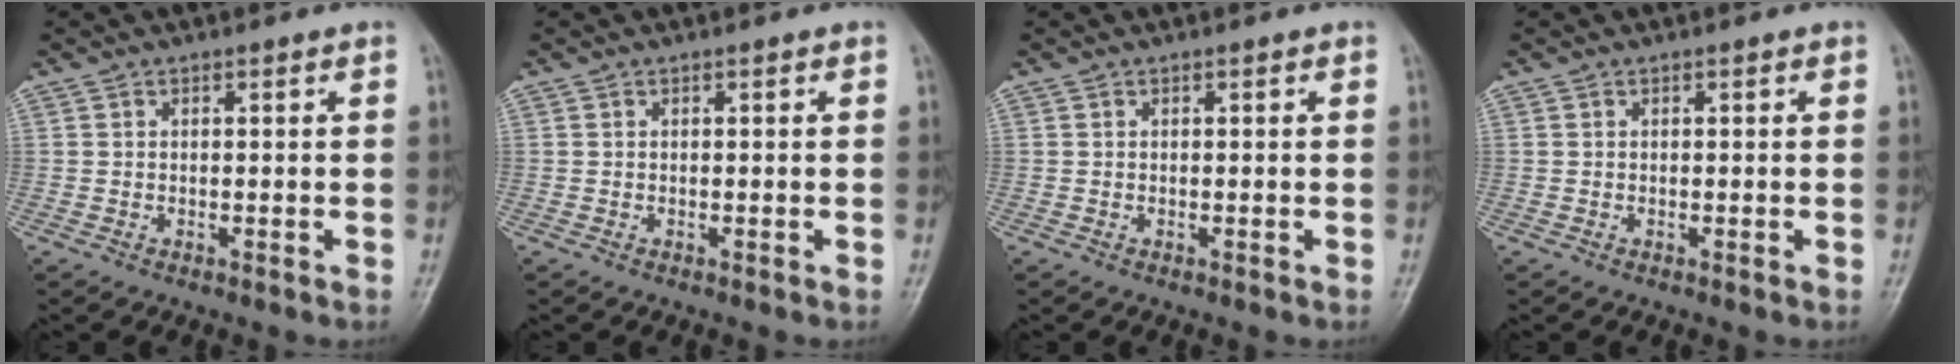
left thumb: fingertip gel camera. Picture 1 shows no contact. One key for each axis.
{"total": 0.0}
{"total": 0.0}
{"total": 0.0}